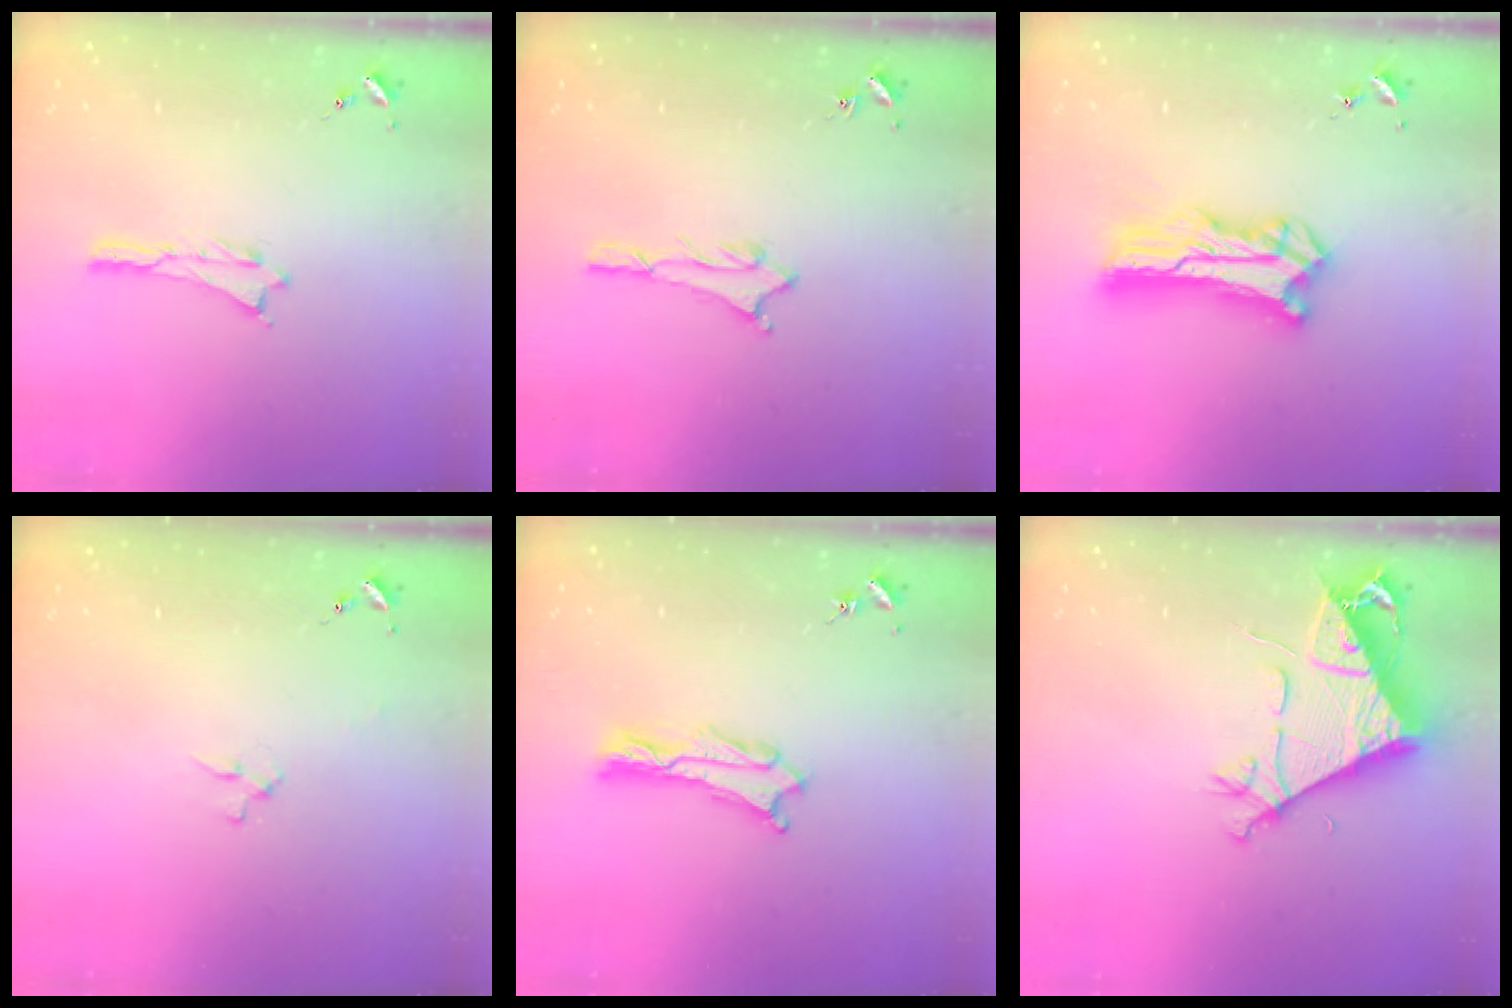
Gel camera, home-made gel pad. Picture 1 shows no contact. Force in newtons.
{"total": 1.5, "press": 1.5, "slide": 0.1}
{"total": 11.0, "press": 10.9, "slide": 0.8}
{"total": 2.3, "press": 2.3, "slide": 0.3}
{"total": 1.2, "press": 1.2, "slide": 0.2}
{"total": 7.3, "press": 7.3, "slide": 0.7}